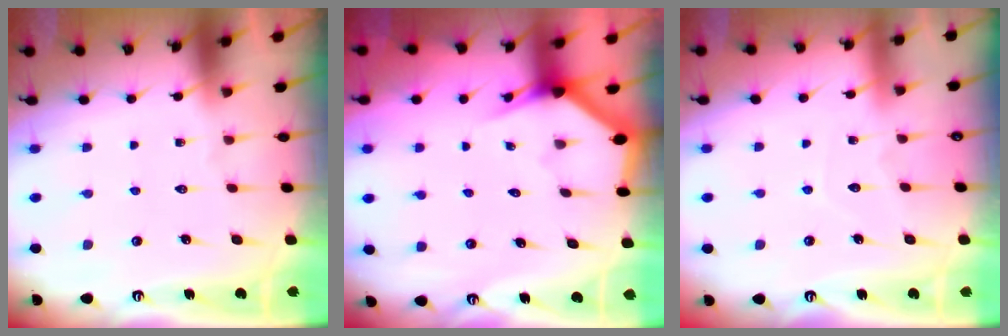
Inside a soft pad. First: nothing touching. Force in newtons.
{"total": 2.7, "press": 2.7, "slide": 0.1}
{"total": 3.9, "press": 3.9, "slide": 0.4}